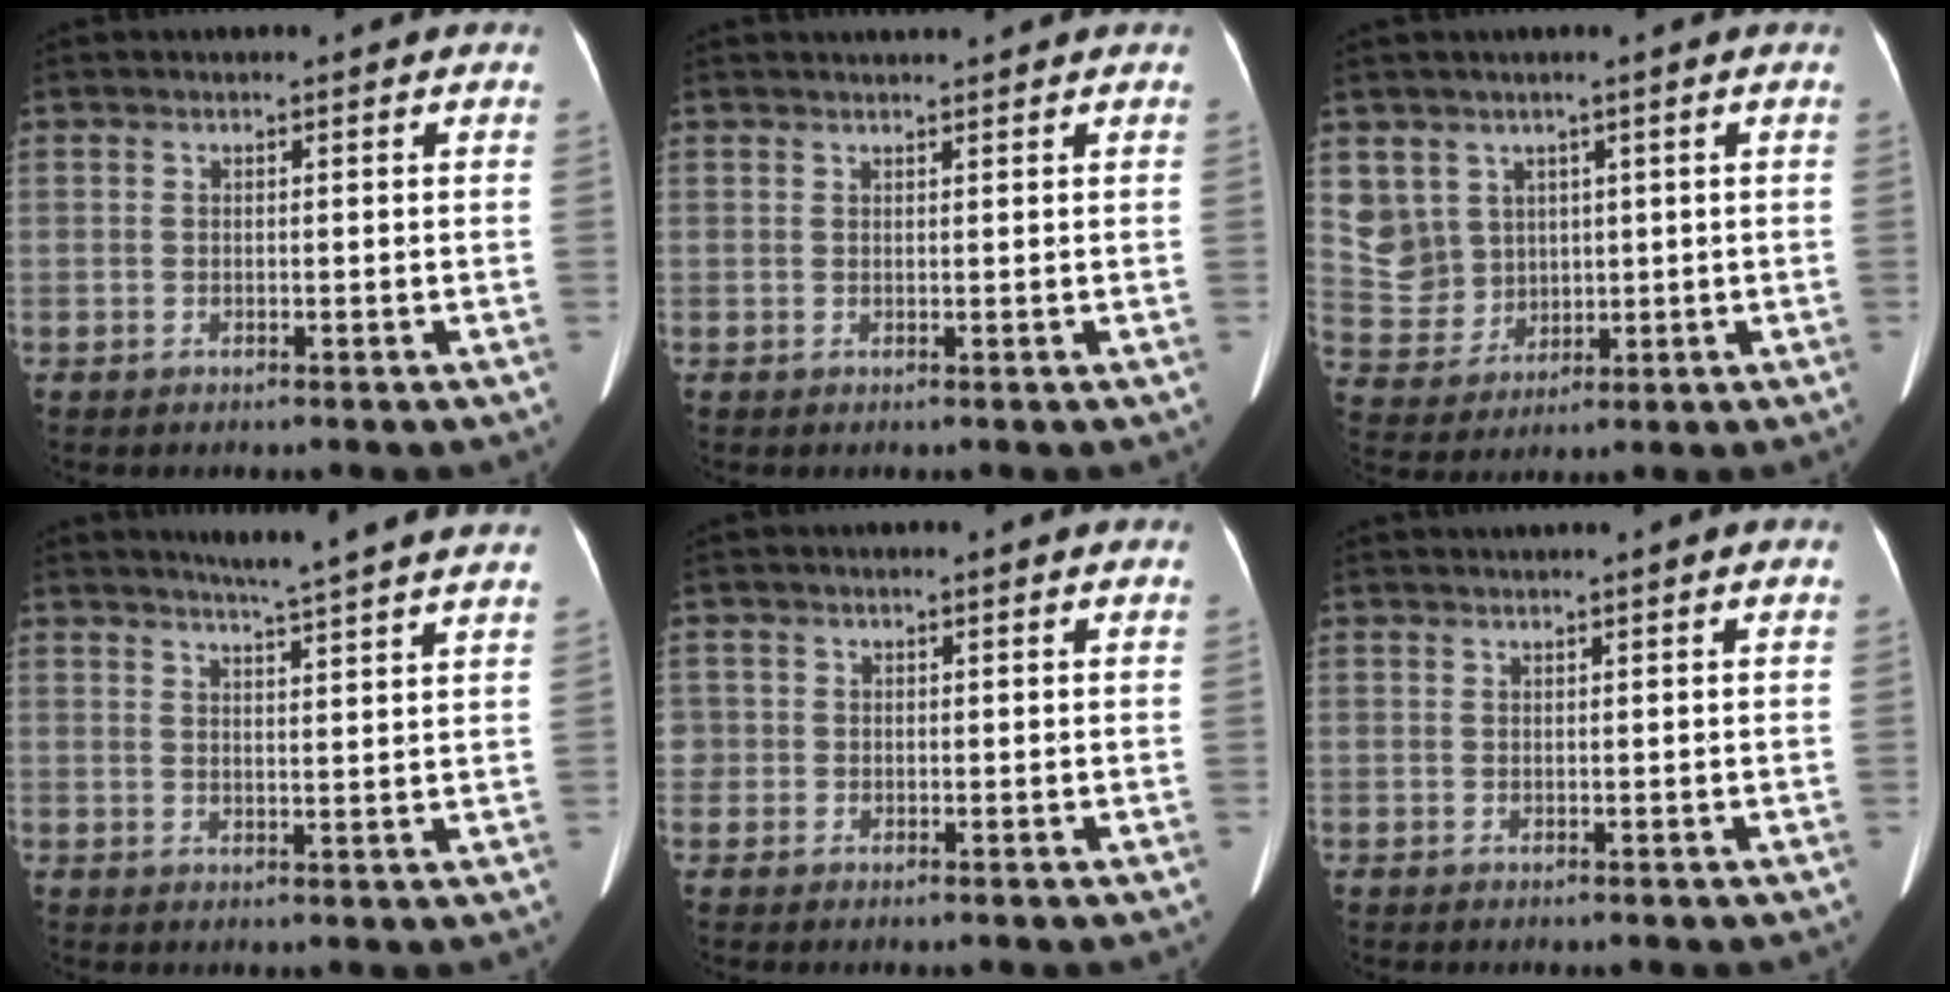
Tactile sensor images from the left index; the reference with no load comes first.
{"total": 1.9, "force": [1.8, -0.2, 0.4], "torque": [-0.004, 0.018, 0.034]}
{"total": 8.0, "force": [3.4, 7.2, 0.4], "torque": [-0.018, 0.008, 0.085]}
{"total": 11.5, "force": [10.3, -1.3, 5.0], "torque": [-0.074, -0.011, 0.119]}
{"total": 1.6, "force": [-0.2, 1.6, -0.1], "torque": [0.017, -0.002, -0.007]}
{"total": 0.9, "force": [0.6, -0.3, 0.5], "torque": [-0.015, 0.006, 0.019]}